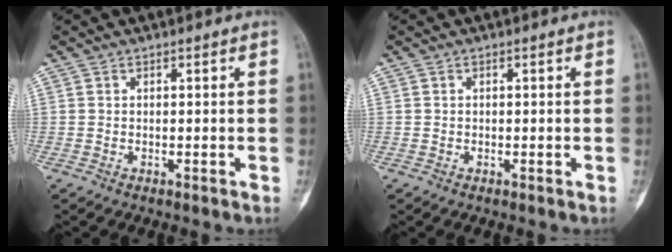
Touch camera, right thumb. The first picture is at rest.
{"total": 0.0}